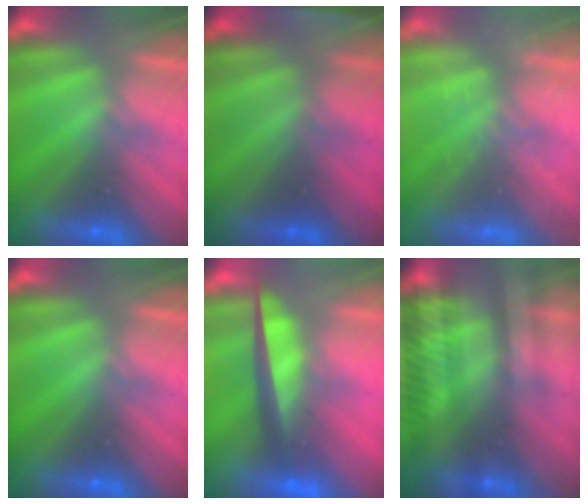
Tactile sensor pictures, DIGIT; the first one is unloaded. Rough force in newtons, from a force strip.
{"total": 1.9}
{"total": 1.8}
{"total": 0.0}
{"total": 7.0}
{"total": 2.3}